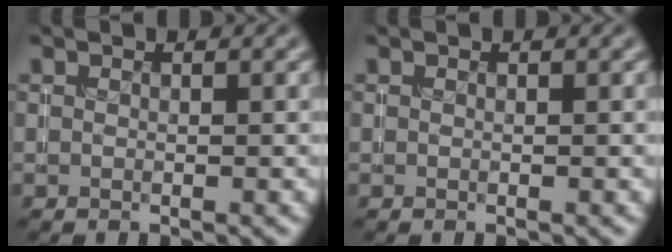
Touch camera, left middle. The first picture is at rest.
{"total": 0.0}